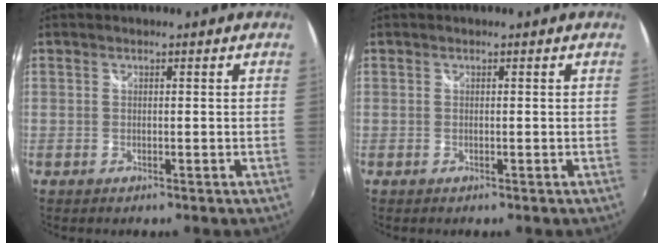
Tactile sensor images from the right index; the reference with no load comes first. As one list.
[{"total": 0.0}]